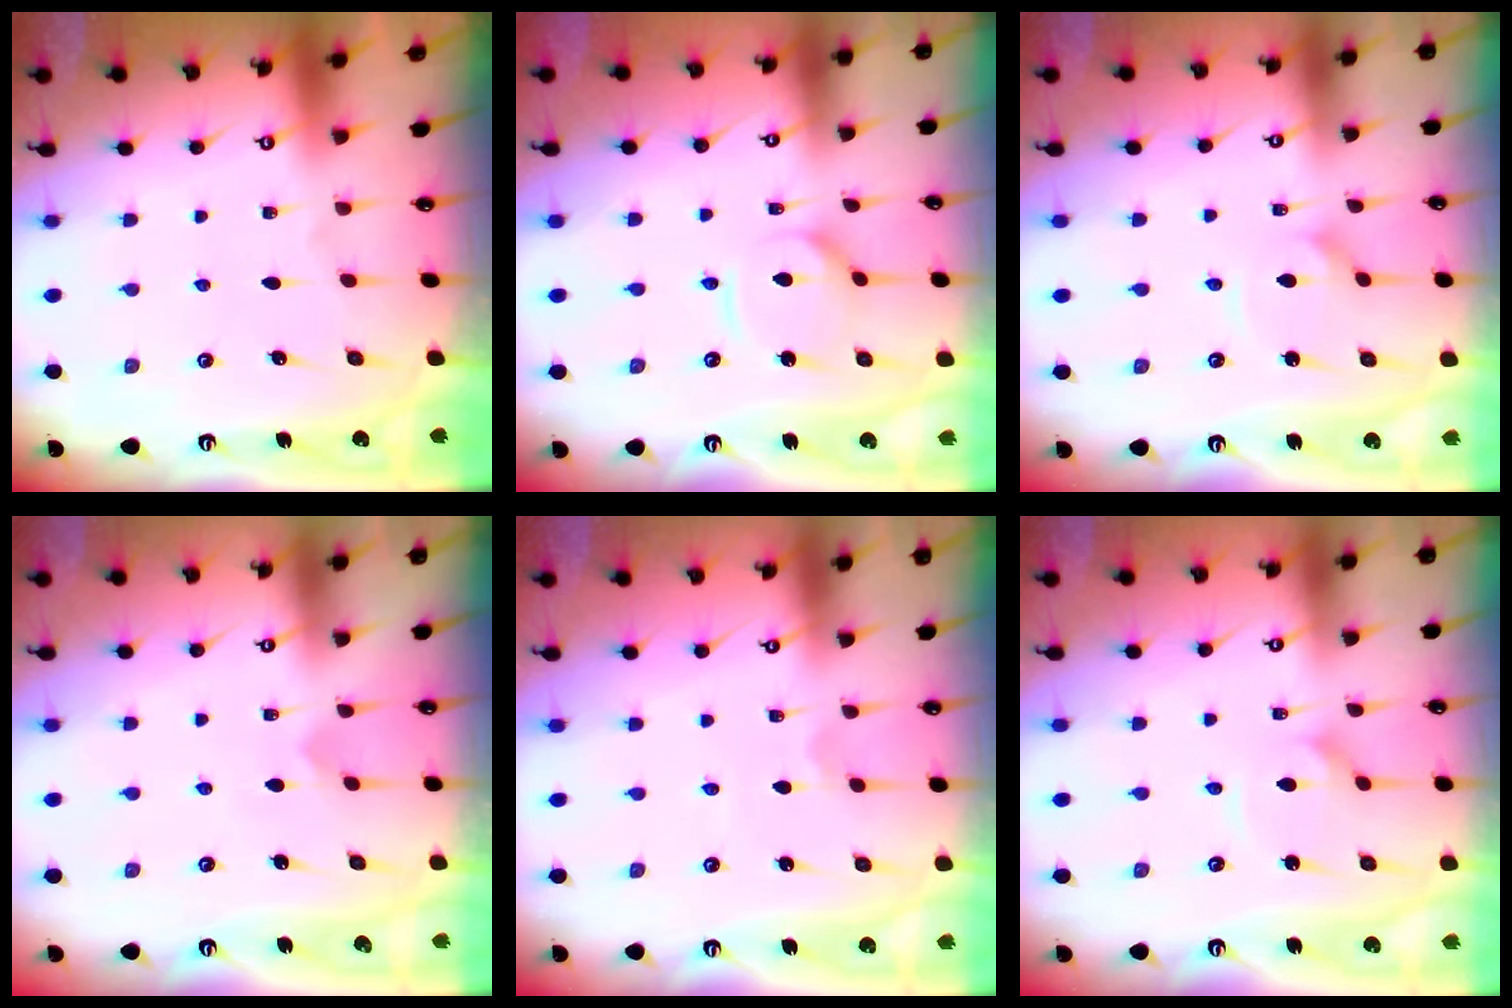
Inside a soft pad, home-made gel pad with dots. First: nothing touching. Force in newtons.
{"total": 8.1, "press": 8.1, "slide": 0.6}
{"total": 2.2, "press": 2.2, "slide": 0.3}
{"total": 2.3, "press": 2.3, "slide": 0.2}
{"total": 1.0, "press": 1.0, "slide": 0.1}
{"total": 2.2, "press": 2.2, "slide": 0.3}